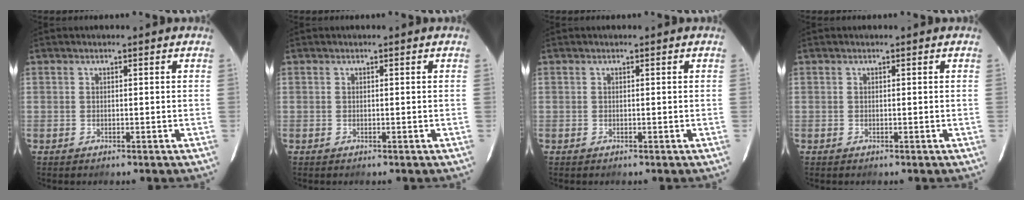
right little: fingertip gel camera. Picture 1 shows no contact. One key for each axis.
{"total": 0.0}
{"total": 0.0}
{"total": 0.0}